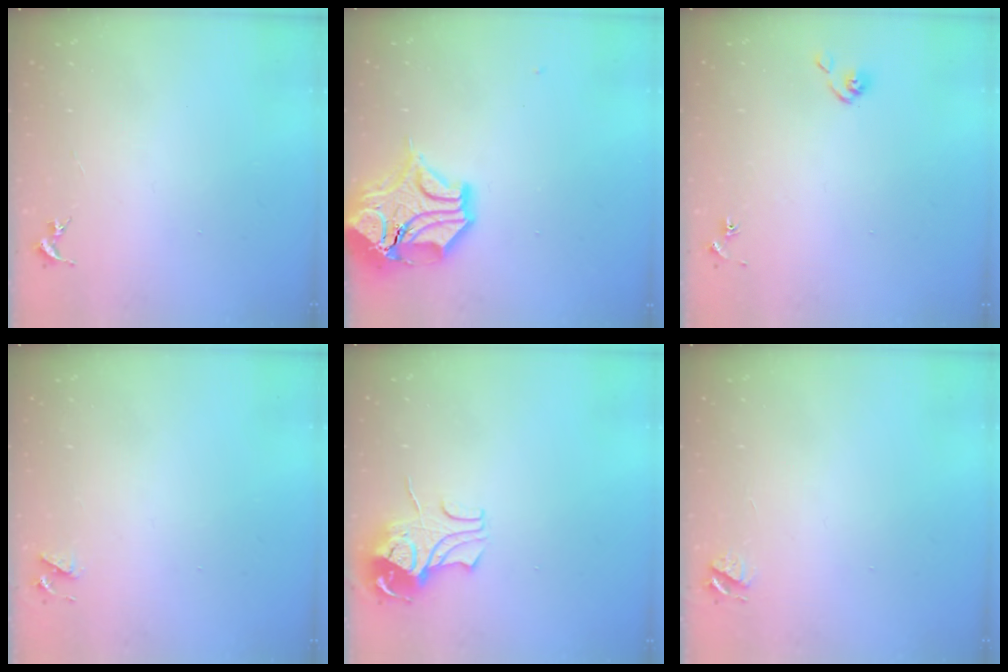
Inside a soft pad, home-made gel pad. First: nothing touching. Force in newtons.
{"total": 16.7, "press": 16.5, "slide": 2.5}
{"total": 5.5, "press": 5.4, "slide": 0.5}
{"total": 4.1, "press": 4.0, "slide": 0.7}
{"total": 9.4, "press": 9.4, "slide": 1.1}
{"total": 3.9, "press": 3.9, "slide": 0.4}